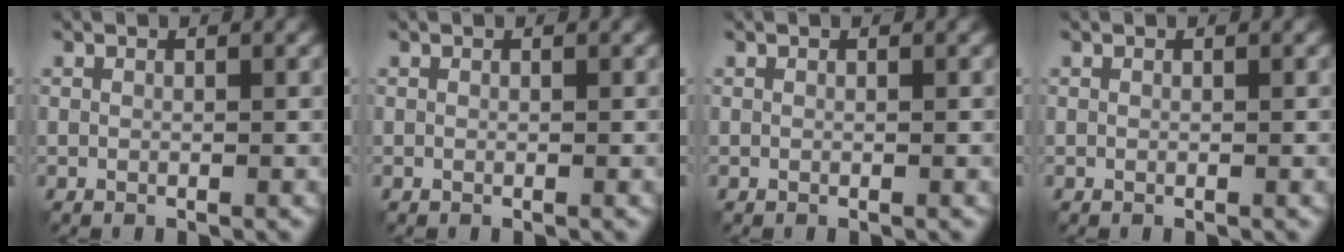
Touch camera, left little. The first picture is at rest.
{"total": 0.0}
{"total": 0.0}
{"total": 0.0}